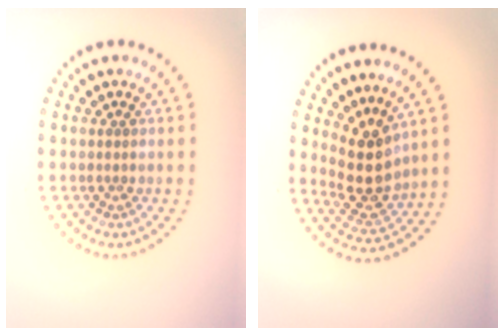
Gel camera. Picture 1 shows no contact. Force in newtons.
{"total": 4.2, "press": 3.7, "slide": 2.1}